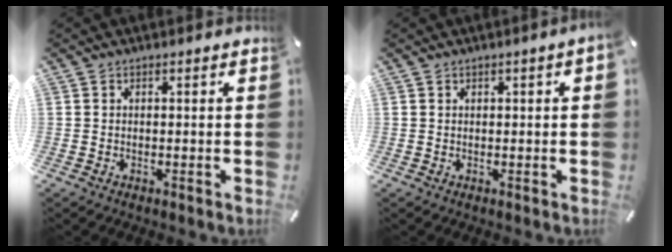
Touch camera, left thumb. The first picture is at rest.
{"total": 1.2, "force": [0.4, 0.2, 1.1], "torque": [-0.020, 0.000, 0.005]}